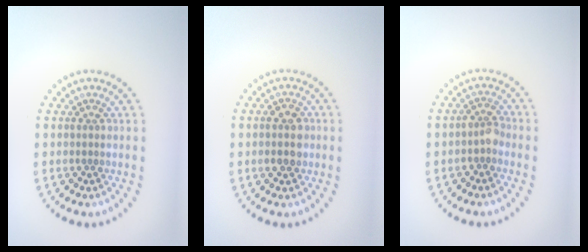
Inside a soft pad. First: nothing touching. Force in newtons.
{"total": 2.1, "press": 2.1, "slide": 0.0}
{"total": 1.7, "press": 1.4, "slide": 0.9}